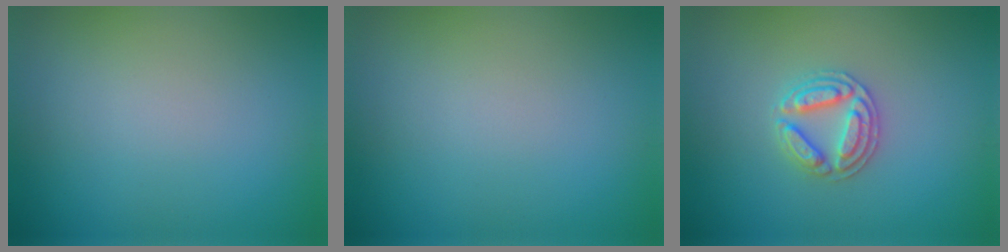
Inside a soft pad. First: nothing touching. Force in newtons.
{"total": 0.0}
{"total": 2.8, "press": 2.7, "slide": 0.5}